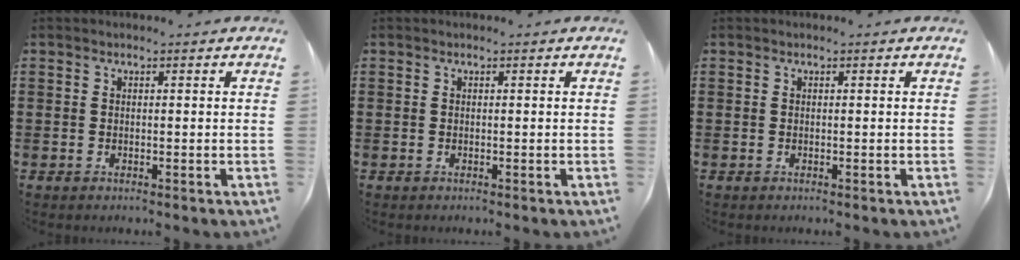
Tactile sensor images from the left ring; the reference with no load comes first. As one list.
[{"total": 0.0}, {"total": 0.0}]